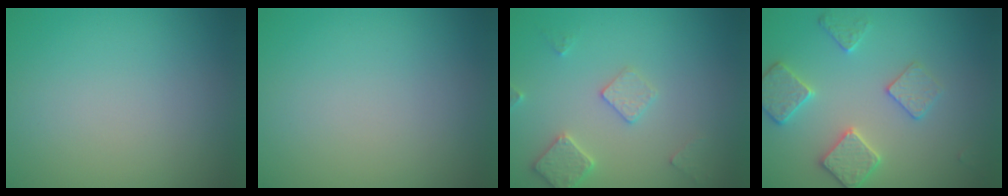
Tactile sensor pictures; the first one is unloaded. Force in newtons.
{"total": 0.0}
{"total": 2.9, "press": 2.9, "slide": 0.4}
{"total": 3.3, "press": 3.2, "slide": 0.6}